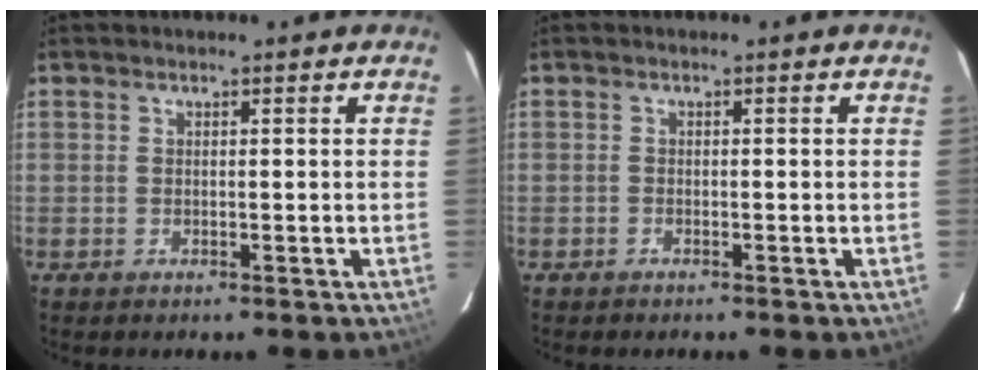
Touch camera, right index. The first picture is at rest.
{"total": 0.7, "force": [-0.6, 0.4, 0.0], "torque": [-0.003, 0.003, -0.011]}